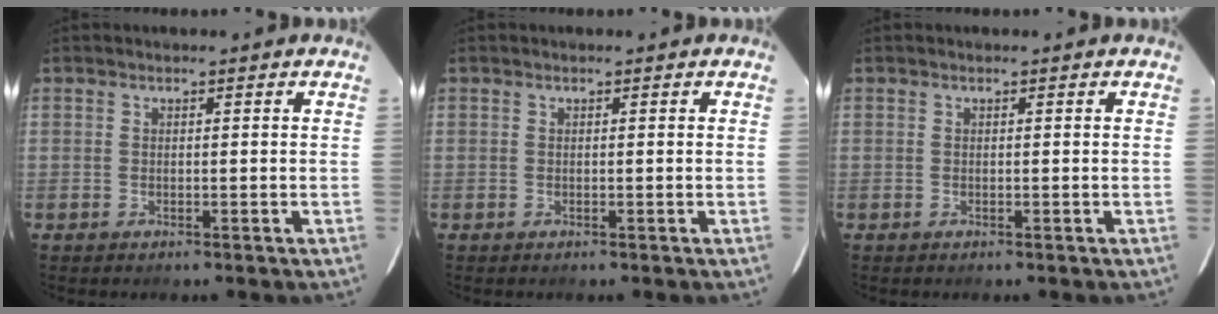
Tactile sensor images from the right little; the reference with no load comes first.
{"total": 0.0}
{"total": 0.0}